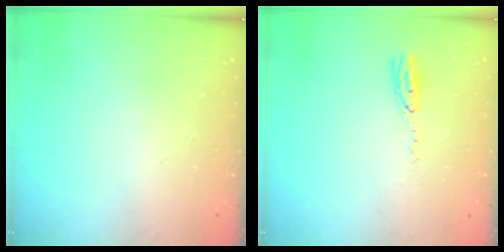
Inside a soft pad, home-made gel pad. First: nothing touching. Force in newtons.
{"total": 5.0, "press": 4.7, "slide": 1.5}